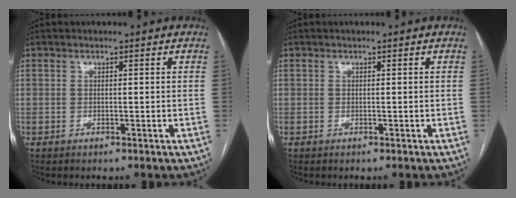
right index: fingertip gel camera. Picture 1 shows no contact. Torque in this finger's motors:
{"motor_torque": [0.00, 0.00, 0.00, 0.00]}